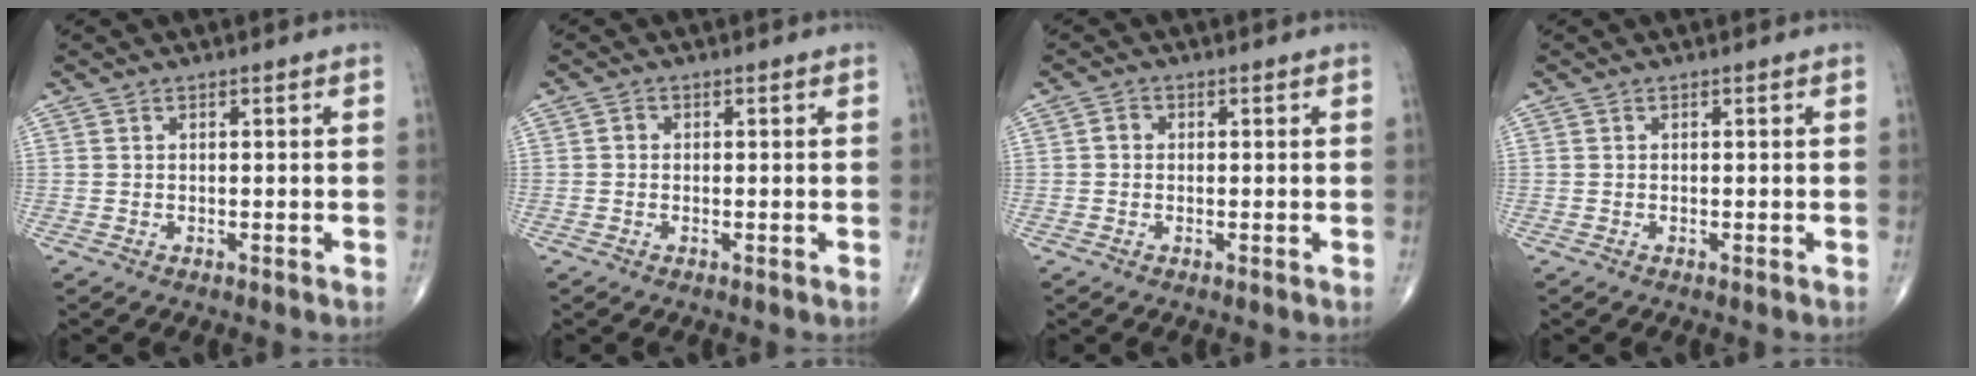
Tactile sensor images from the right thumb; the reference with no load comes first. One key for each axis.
{"total": 0.9, "fx": -0.1, "fy": 0.8, "fz": 0.4, "tx": -0.001, "ty": 0.003, "tz": -0.007}
{"total": 1.5, "fx": 0.0, "fy": 1.3, "fz": 0.7, "tx": -0.005, "ty": 0.004, "tz": -0.005}
{"total": 0.0}